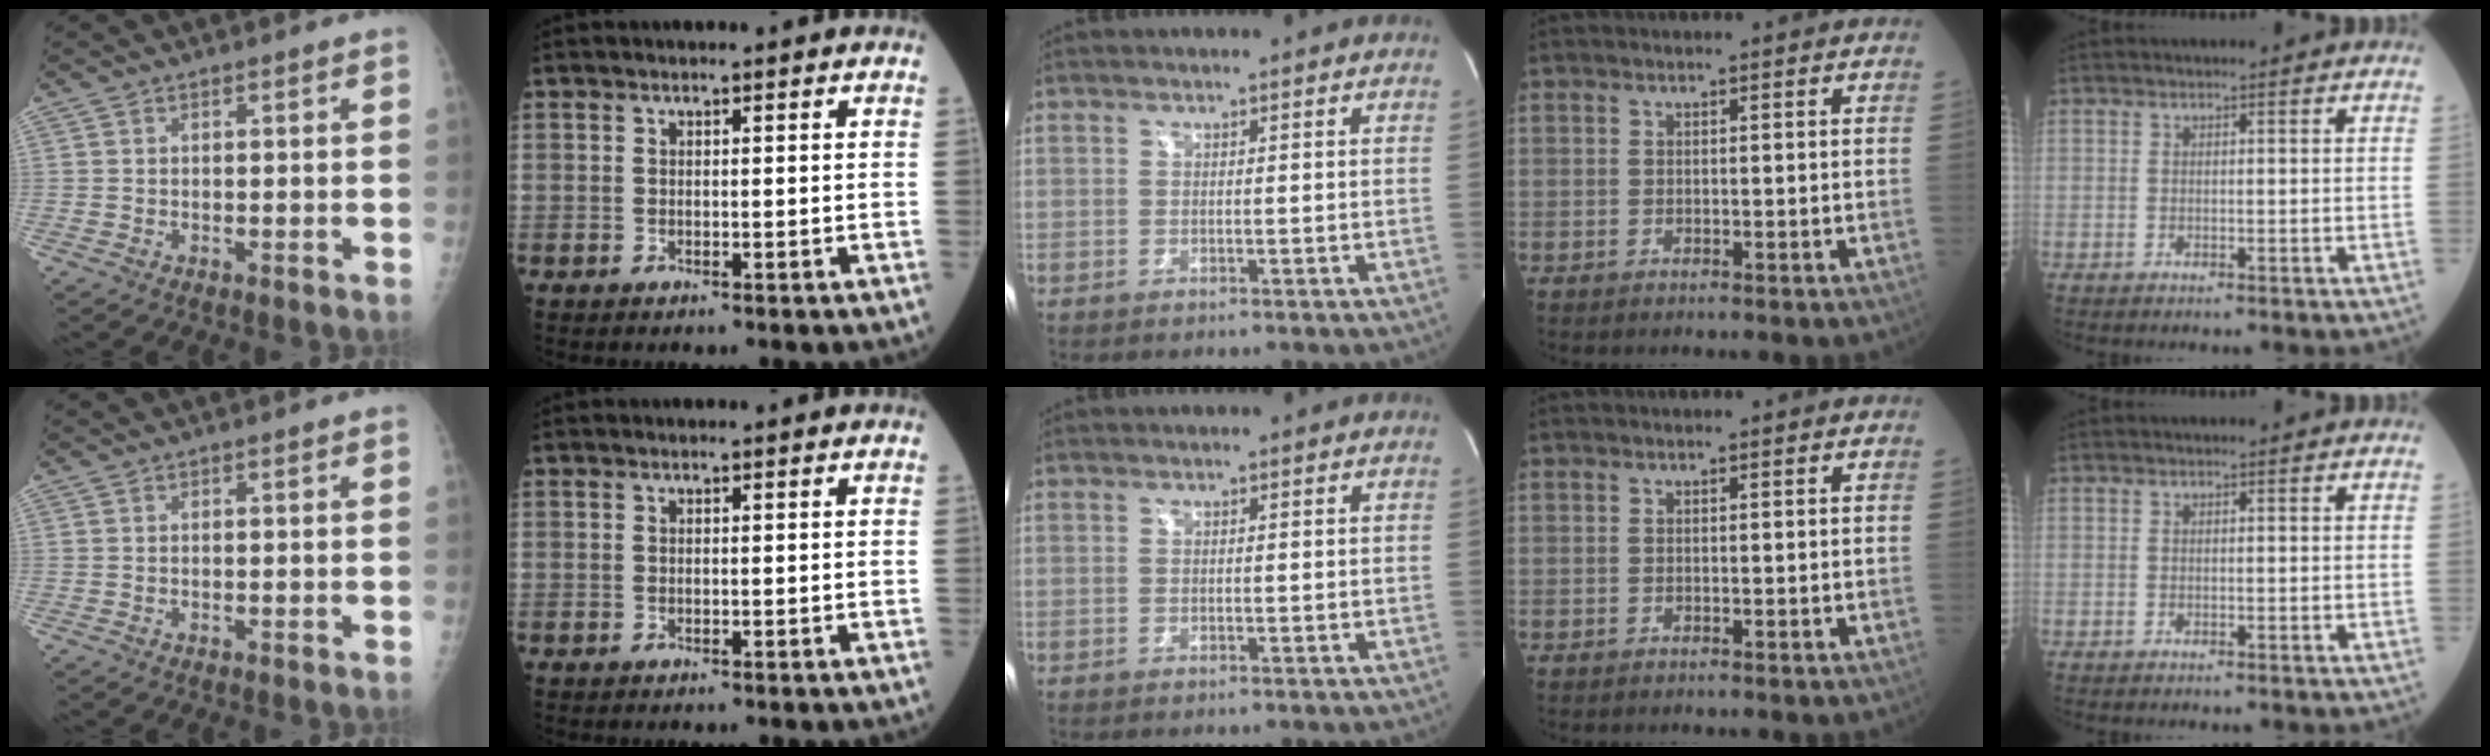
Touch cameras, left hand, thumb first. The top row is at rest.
{}